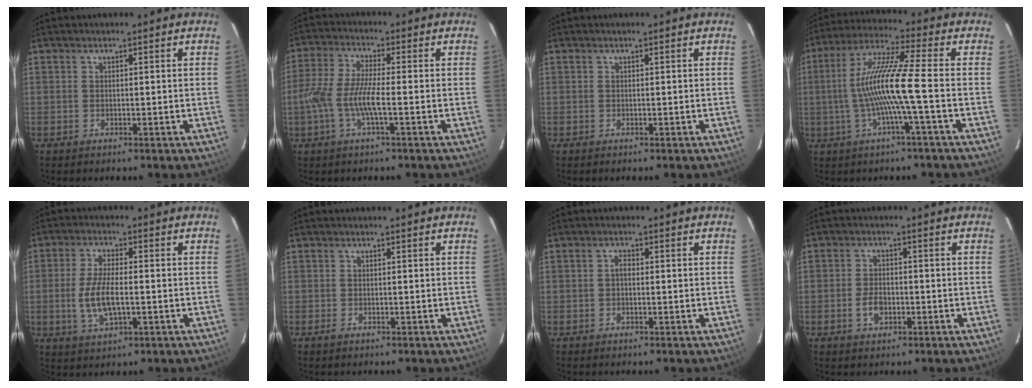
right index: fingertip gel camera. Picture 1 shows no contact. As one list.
[{"total": 8.3, "force": [-2.4, 1.1, 7.9], "torque": [-0.171, -0.001, -0.047]}, {"total": 0.0}, {"total": 11.9, "force": [-2.1, -1.1, 11.7], "torque": [-0.225, 0.005, -0.037]}, {"total": 8.1, "force": [-1.4, 3.1, 7.4], "torque": [-0.150, -0.006, -0.024]}, {"total": 0.6, "force": [-0.4, 0.2, 0.4], "torque": [-0.007, 0.000, -0.007]}, {"total": 1.2, "force": [-0.1, 0.7, 0.9], "torque": [-0.017, 0.006, -0.004]}, {"total": 3.7, "force": [-1.3, 2.4, 2.5], "torque": [-0.053, 0.001, -0.022]}]